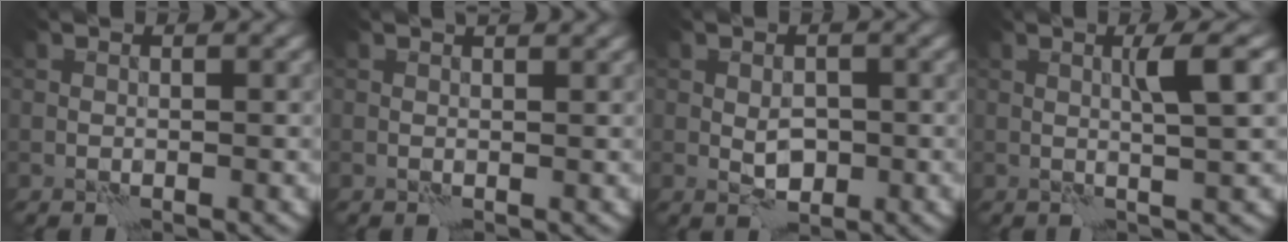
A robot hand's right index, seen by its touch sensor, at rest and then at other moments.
{"total": 1.2, "force": [0.8, 0.3, 0.7], "torque": [-0.012, 0.000, 0.008]}
{"total": 2.2, "force": [-0.4, 1.4, 1.7], "torque": [-0.025, -0.001, -0.006]}
{"total": 3.4, "force": [0.8, 0.0, 3.3], "torque": [-0.055, 0.007, 0.011]}